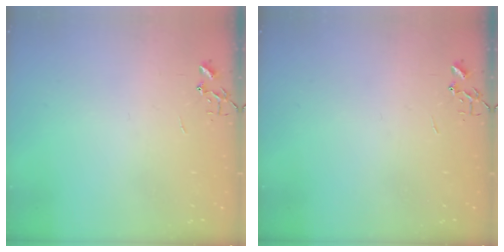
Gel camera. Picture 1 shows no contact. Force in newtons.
{"total": 0.0}